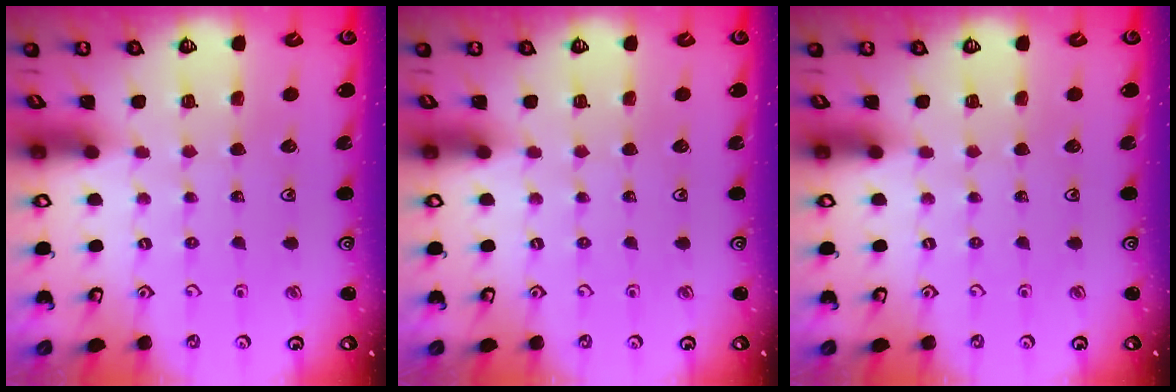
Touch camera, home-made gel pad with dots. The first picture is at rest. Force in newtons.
{"total": 0.0}
{"total": 0.0}